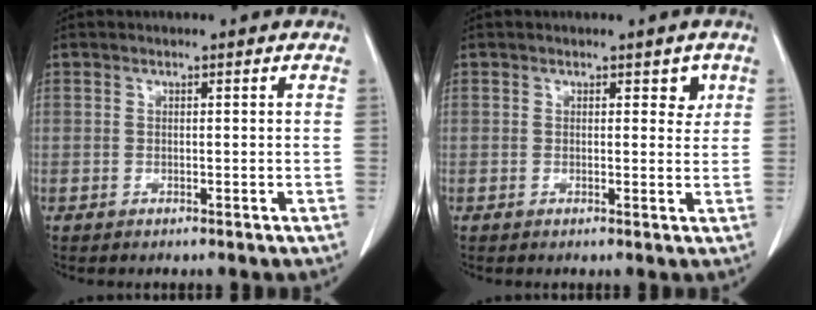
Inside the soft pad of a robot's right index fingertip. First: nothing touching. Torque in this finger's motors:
{"motor_torque": [0.04, 0.05, 0.00, 0.00]}